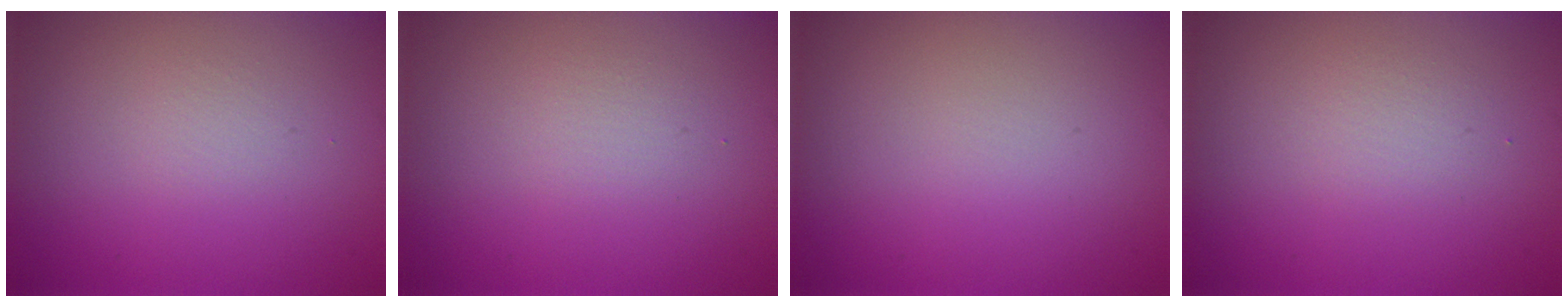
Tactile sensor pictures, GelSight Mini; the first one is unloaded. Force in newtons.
{"total": 1.1, "press": 1.1, "slide": 0.1}
{"total": 0.0}
{"total": 1.3, "press": 1.3, "slide": 0.0}